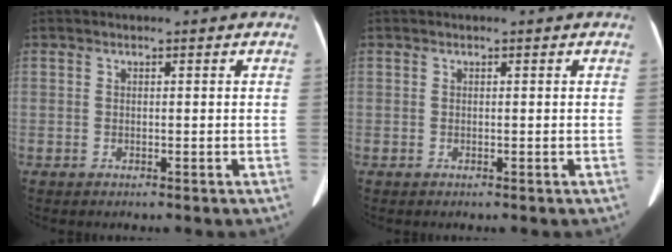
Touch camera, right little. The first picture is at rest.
{"total": 0.0}